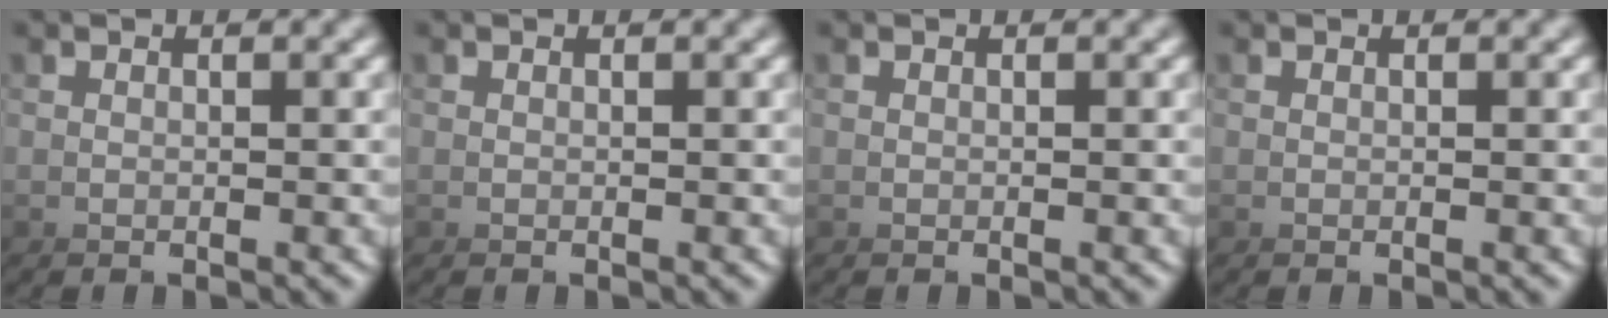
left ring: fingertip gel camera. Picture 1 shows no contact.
{"total": 0.0}
{"total": 0.0}
{"total": 0.0}